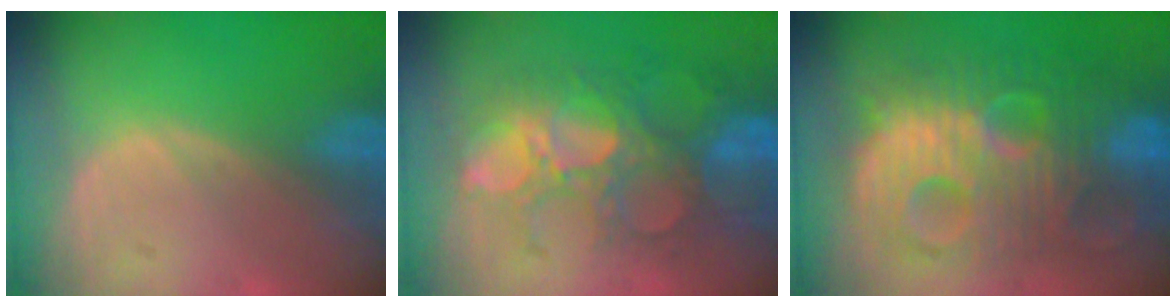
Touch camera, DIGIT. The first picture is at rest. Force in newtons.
{"total": 10.8, "press": 9.9, "slide": 4.4}
{"total": 13.7, "press": 13.7, "slide": 1.1}